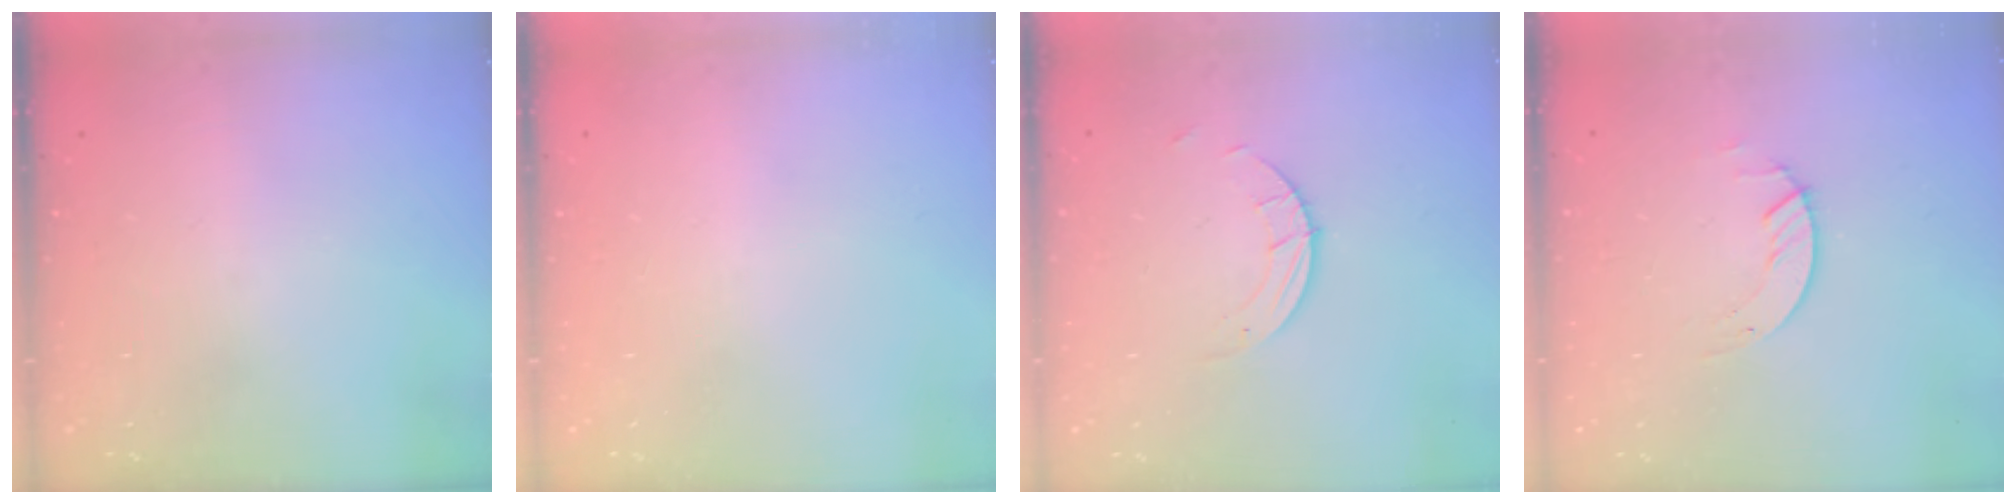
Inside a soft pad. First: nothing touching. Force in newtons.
{"total": 0.0}
{"total": 1.5, "press": 1.5, "slide": 0.1}
{"total": 1.3, "press": 1.2, "slide": 0.1}